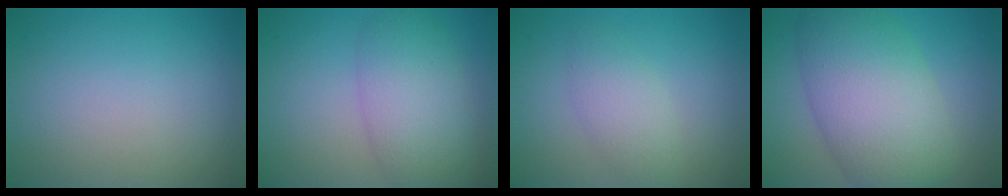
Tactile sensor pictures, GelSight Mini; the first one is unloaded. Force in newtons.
{"total": 5.8, "press": 5.8, "slide": 0.2}
{"total": 2.7, "press": 2.6, "slide": 0.0}
{"total": 9.7, "press": 9.7, "slide": 0.3}